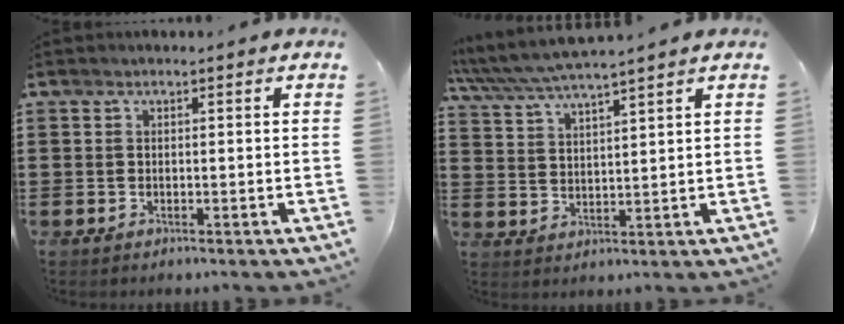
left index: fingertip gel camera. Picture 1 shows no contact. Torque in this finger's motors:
{"motor_torque": [0.67, -0.13, 0.65, 0.20]}